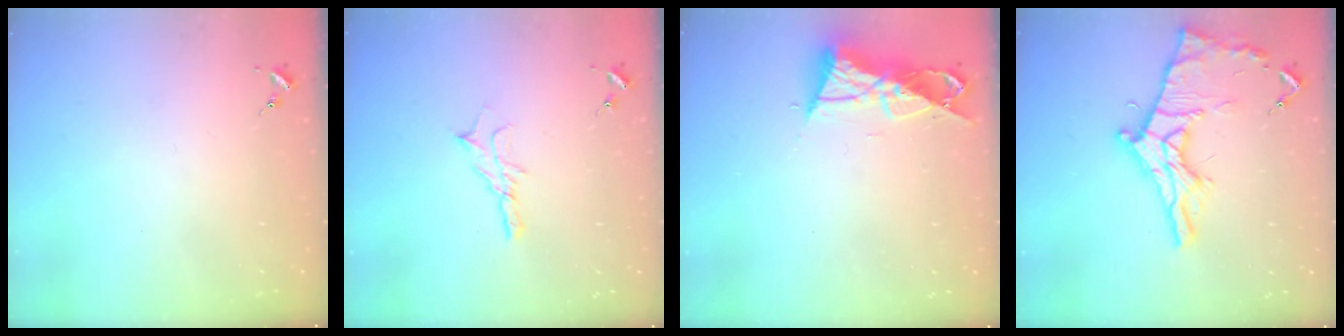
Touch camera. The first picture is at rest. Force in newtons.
{"total": 7.3, "press": 7.3, "slide": 0.4}
{"total": 11.5, "press": 11.5, "slide": 0.7}
{"total": 17.3, "press": 17.3, "slide": 1.0}